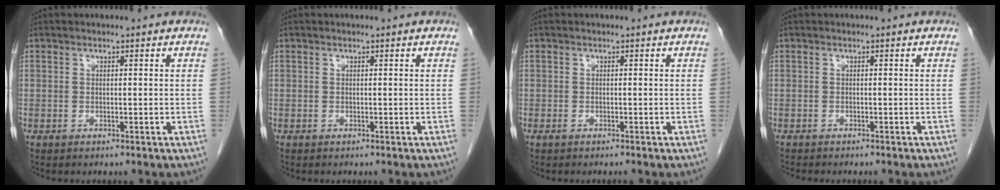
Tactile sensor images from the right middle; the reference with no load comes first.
{"total": 0.0}
{"total": 0.9, "force": [-0.7, 0.1, 0.5], "torque": [-0.011, -0.002, -0.010]}
{"total": 2.8, "force": [-2.5, 0.6, 1.2], "torque": [-0.022, -0.006, -0.032]}